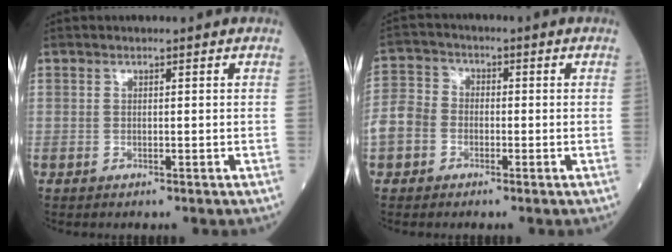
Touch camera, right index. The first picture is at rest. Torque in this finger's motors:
{"motor_torque": [0.56, -0.32, 0.24, 0.06]}